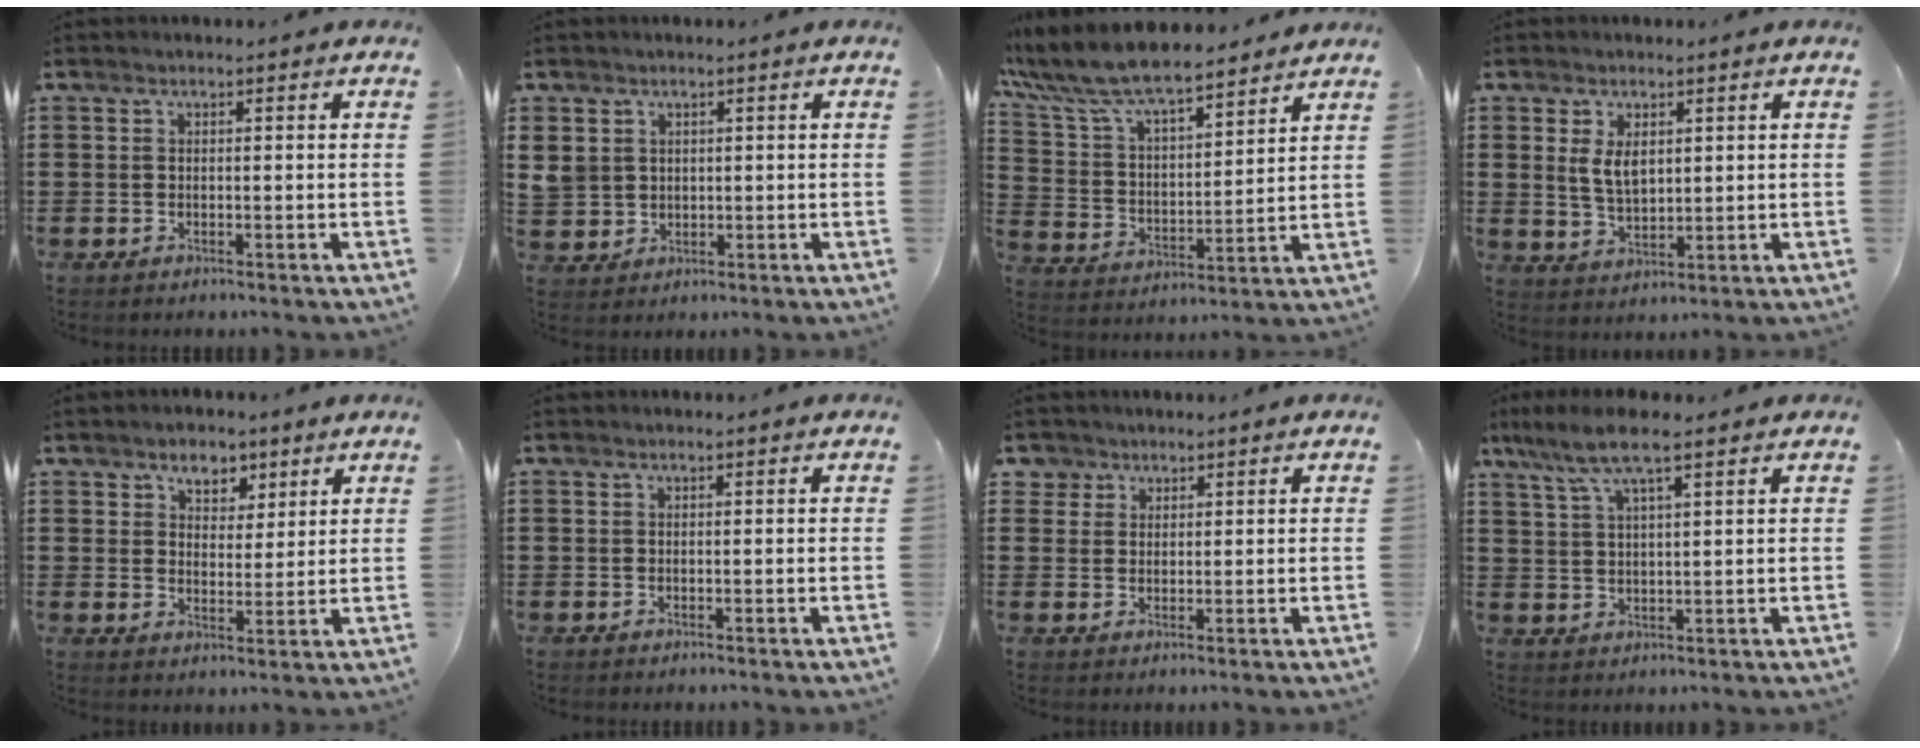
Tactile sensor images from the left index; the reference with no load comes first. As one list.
[{"total": 3.1, "force": [1.1, 2.8, 0.7], "torque": [-0.036, 0.007, 0.018]}, {"total": 9.4, "force": [8.4, 2.1, 3.7], "torque": [-0.109, -0.041, 0.148]}, {"total": 4.2, "force": [1.6, 2.3, 3.2], "torque": [-0.068, 0.006, 0.030]}, {"total": 4.3, "force": [2.8, 3.0, 1.2], "torque": [-0.024, 0.009, 0.047]}, {"total": 0.0}, {"total": 2.8, "force": [1.7, 2.3, 0.2], "torque": [-0.008, 0.006, 0.030]}, {"total": 6.6, "force": [4.5, 1.0, 4.7], "torque": [-0.104, -0.005, 0.080]}]